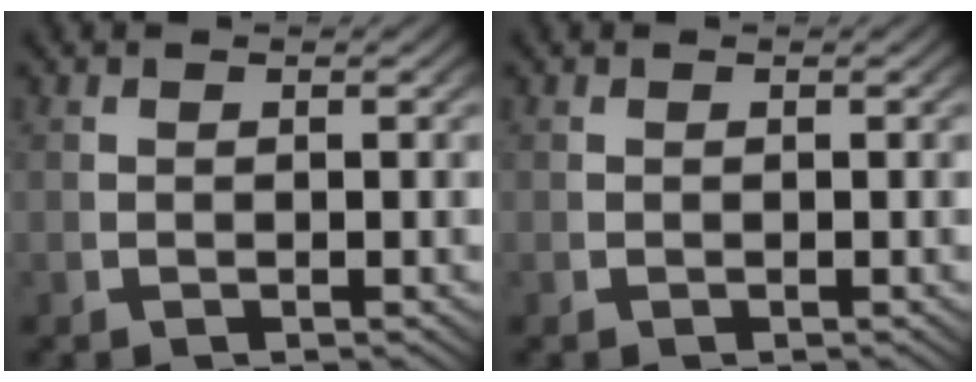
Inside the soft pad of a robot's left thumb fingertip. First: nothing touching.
{"total": 0.0}